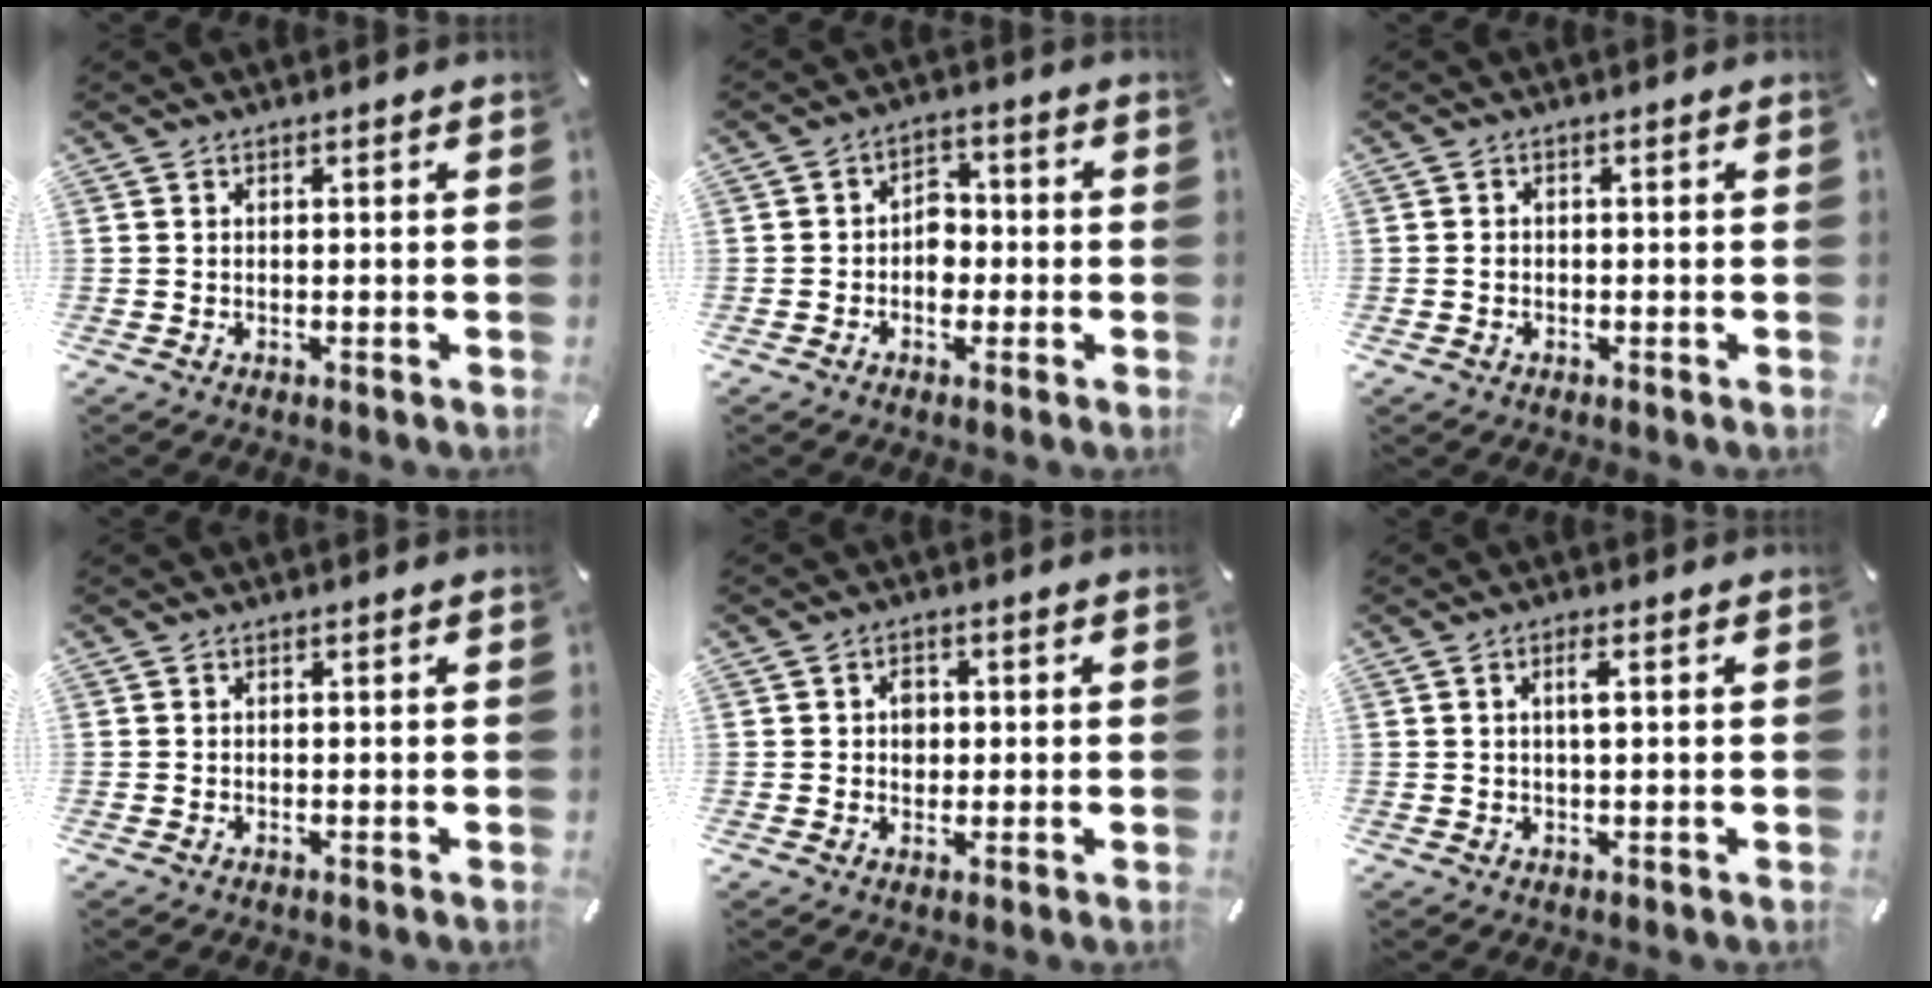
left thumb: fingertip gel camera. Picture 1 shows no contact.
{"total": 5.0, "force": [-1.5, 3.9, 2.7], "torque": [-0.039, 0.010, -0.029]}
{"total": 1.2, "force": [-0.3, 1.0, 0.6], "torque": [-0.012, 0.004, -0.008]}
{"total": 0.0}
{"total": 3.2, "force": [0.1, 2.8, 1.7], "torque": [-0.010, -0.003, -0.006]}
{"total": 3.0, "force": [0.8, 0.8, 2.8], "torque": [-0.057, 0.006, 0.011]}